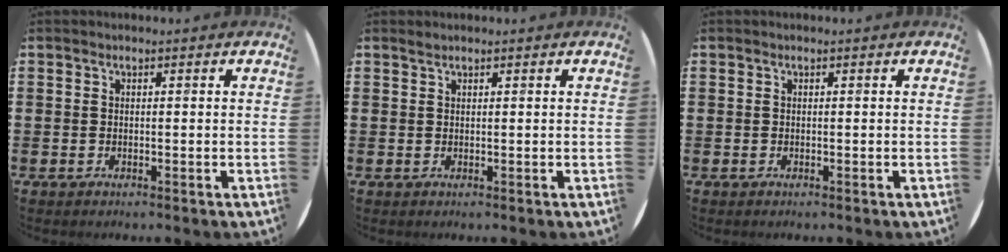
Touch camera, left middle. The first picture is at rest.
{"total": 0.5, "force": [0.5, -0.1, 0.0], "torque": [-0.002, -0.001, 0.011]}
{"total": 0.0}